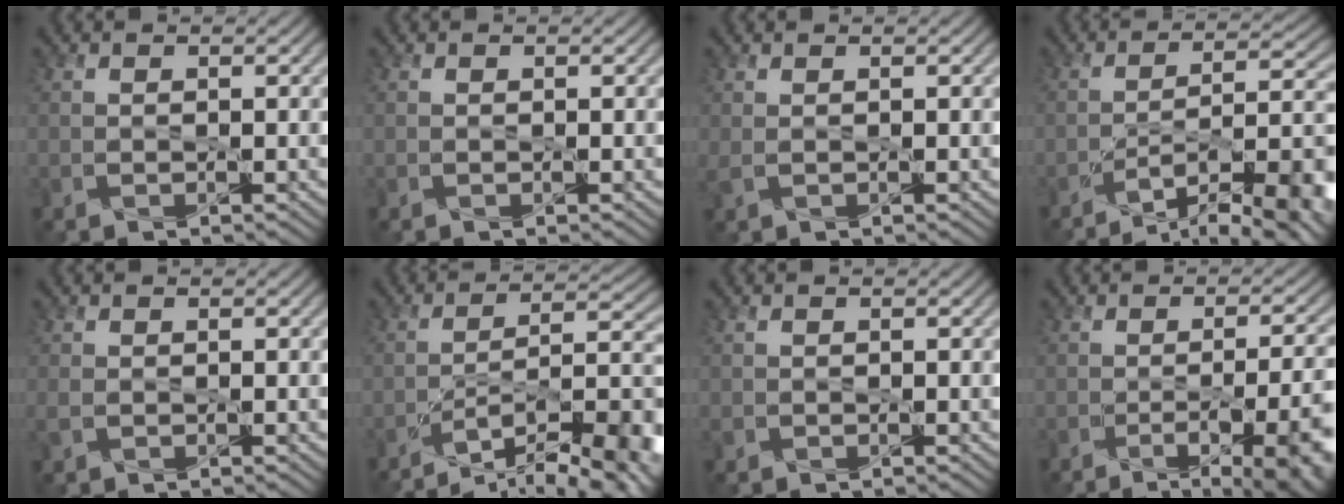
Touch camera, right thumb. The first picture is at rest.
{"total": 0.0}
{"total": 1.0, "force": [0.4, 0.4, 0.9], "torque": [-0.029, 0.002, 0.008]}
{"total": 14.5, "force": [-9.5, 4.2, 10.2], "torque": [-0.136, 0.005, -0.142]}
{"total": 1.3, "force": [-0.2, 1.0, 0.8], "torque": [-0.028, -0.004, -0.002]}
{"total": 16.2, "force": [-11.5, 4.5, 10.5], "torque": [-0.138, 0.003, -0.173]}
{"total": 0.6, "force": [-0.2, 0.6, 0.0], "torque": [-0.001, -0.006, -0.005]}
{"total": 12.4, "force": [-5.9, 4.4, 10.0], "torque": [-0.095, -0.004, -0.062]}